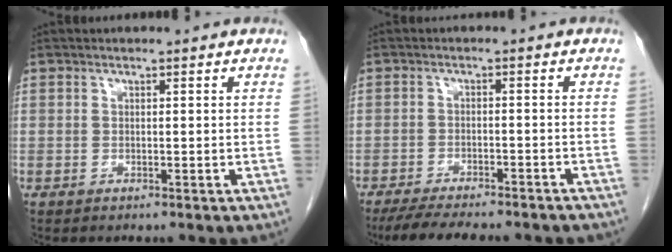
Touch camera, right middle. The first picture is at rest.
{"total": 13.6, "force": [-11.7, 2.9, 6.3], "torque": [-0.098, -0.011, -0.156]}